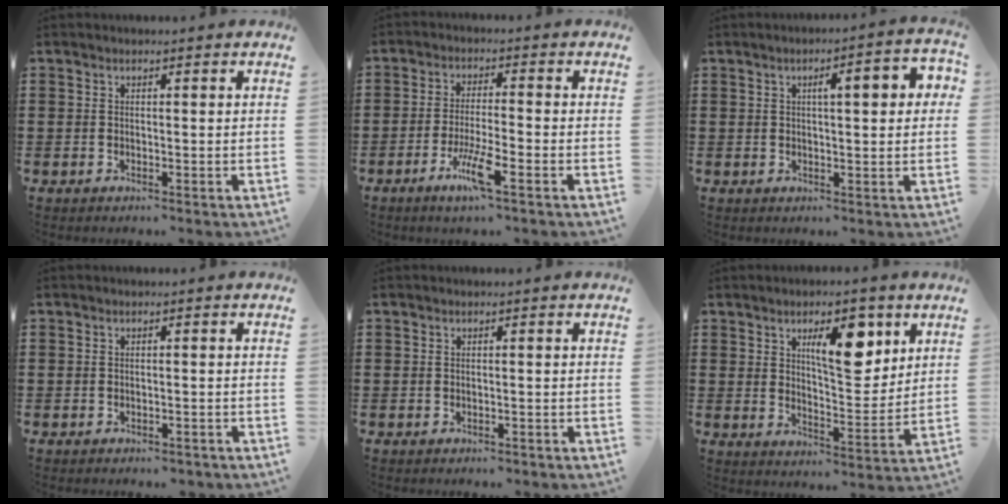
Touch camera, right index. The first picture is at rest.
{"total": 6.0, "force": [-3.3, 0.5, 5.0], "torque": [-0.107, -0.014, -0.062]}
{"total": 4.9, "force": [1.2, 1.1, 4.6], "torque": [-0.065, -0.001, 0.010]}
{"total": 1.0, "force": [-0.9, 0.4, 0.1], "torque": [-0.004, 0.002, -0.022]}
{"total": 0.6, "force": [-0.5, 0.4, 0.0], "torque": [-0.001, 0.002, -0.013]}
{"total": 9.5, "force": [4.6, 3.8, 7.5], "torque": [-0.110, -0.009, 0.070]}